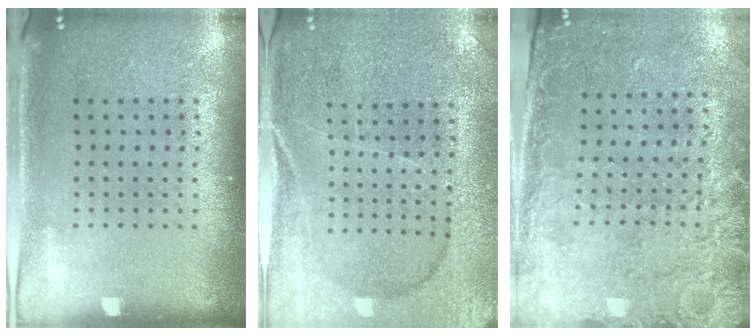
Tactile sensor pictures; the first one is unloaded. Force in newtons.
{"total": 1.5, "press": 1.5, "slide": 0.2}
{"total": 2.5, "press": 2.1, "slide": 1.4}